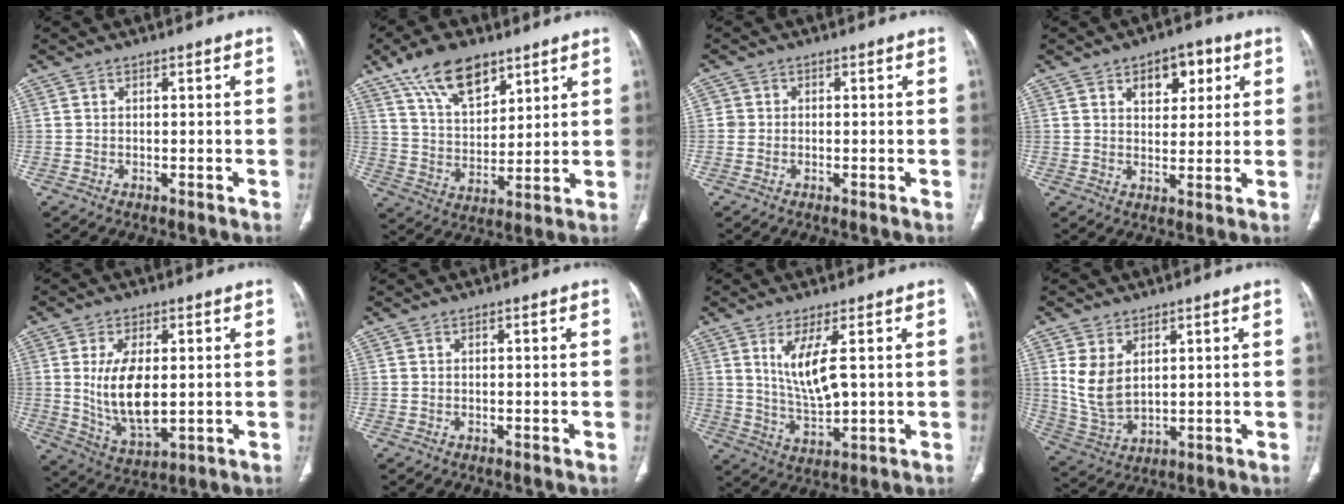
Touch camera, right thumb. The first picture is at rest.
{"total": 13.8, "force": [8.9, 6.8, 8.0], "torque": [-0.114, -0.040, 0.165]}
{"total": 1.3, "force": [0.0, 1.2, 0.1], "torque": [0.007, 0.005, -0.002]}
{"total": 7.9, "force": [3.5, 4.8, 5.2], "torque": [-0.036, -0.011, 0.047]}
{"total": 11.2, "force": [0.9, 5.6, 9.7], "torque": [-0.175, -0.020, 0.033]}
{"total": 0.0}
{"total": 8.1, "force": [2.4, 2.3, 7.3], "torque": [-0.146, -0.028, 0.058]}
{"total": 8.8, "force": [2.8, 5.6, 6.2], "torque": [-0.115, -0.015, 0.075]}